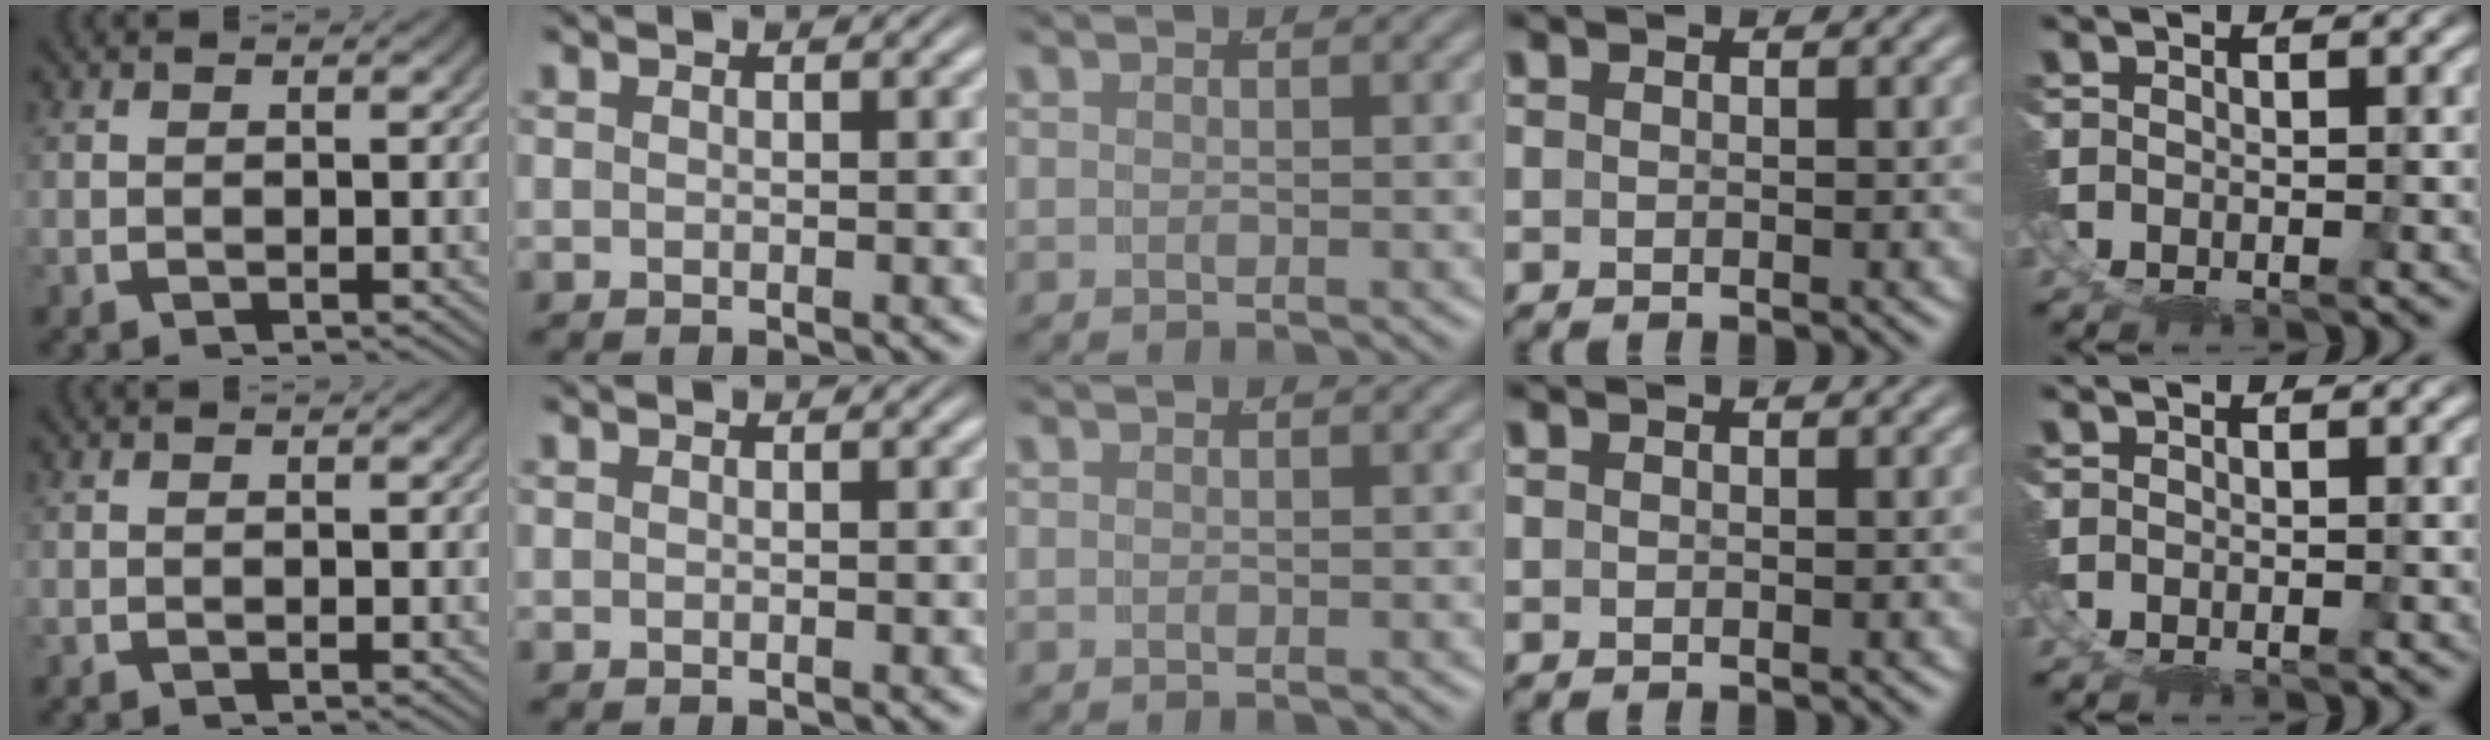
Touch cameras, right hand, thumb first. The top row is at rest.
{}